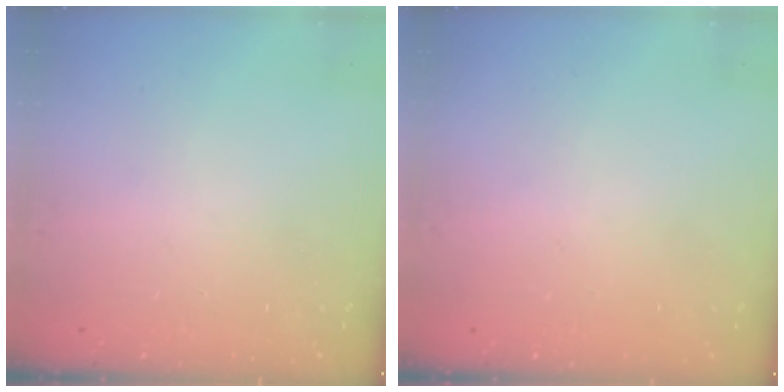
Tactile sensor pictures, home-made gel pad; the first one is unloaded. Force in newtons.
{"total": 1.4, "press": 1.4, "slide": 0.1}